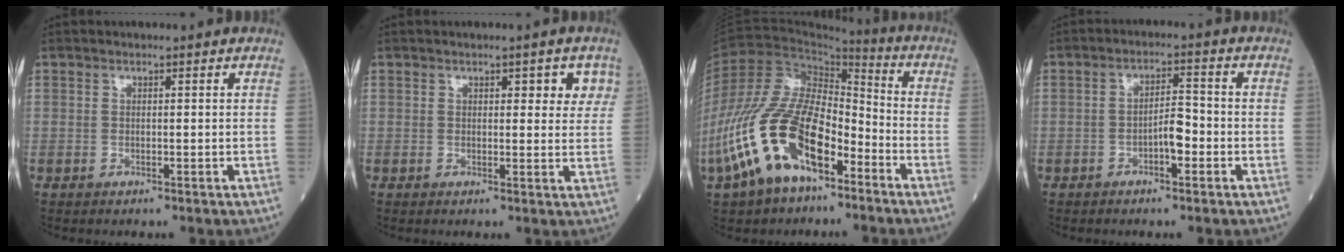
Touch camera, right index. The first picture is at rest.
{"total": 3.9, "force": [1.7, 1.9, 3.0], "torque": [-0.023, 0.006, 0.016]}
{"total": 17.9, "force": [-8.7, 8.1, 13.4], "torque": [-0.284, 0.006, -0.159]}
{"total": 3.9, "force": [-1.5, 1.1, 3.4], "torque": [-0.055, 0.011, -0.027]}